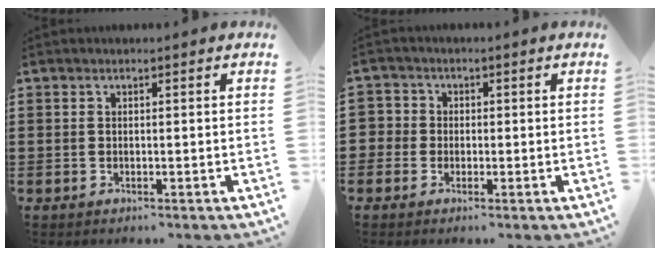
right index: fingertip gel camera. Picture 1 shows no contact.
{"total": 2.3, "force": [-0.4, 2.2, 0.0], "torque": [-0.014, 0.006, -0.012]}